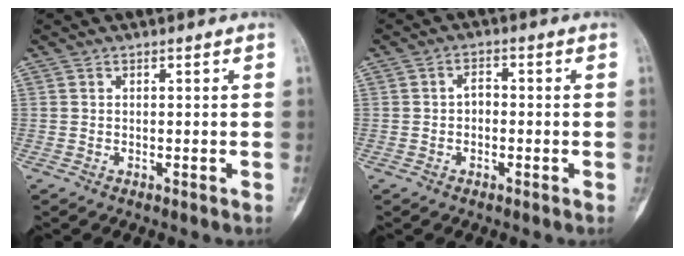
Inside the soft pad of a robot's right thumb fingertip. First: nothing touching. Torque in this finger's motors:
{"motor_torque": [-0.32, -0.19, 0.11, -0.30, -0.02]}